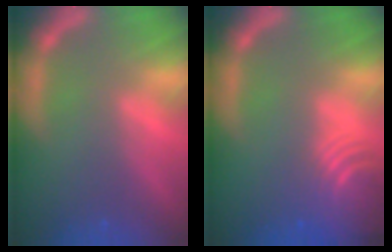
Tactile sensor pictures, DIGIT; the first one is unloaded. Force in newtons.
{"total": 7.5}